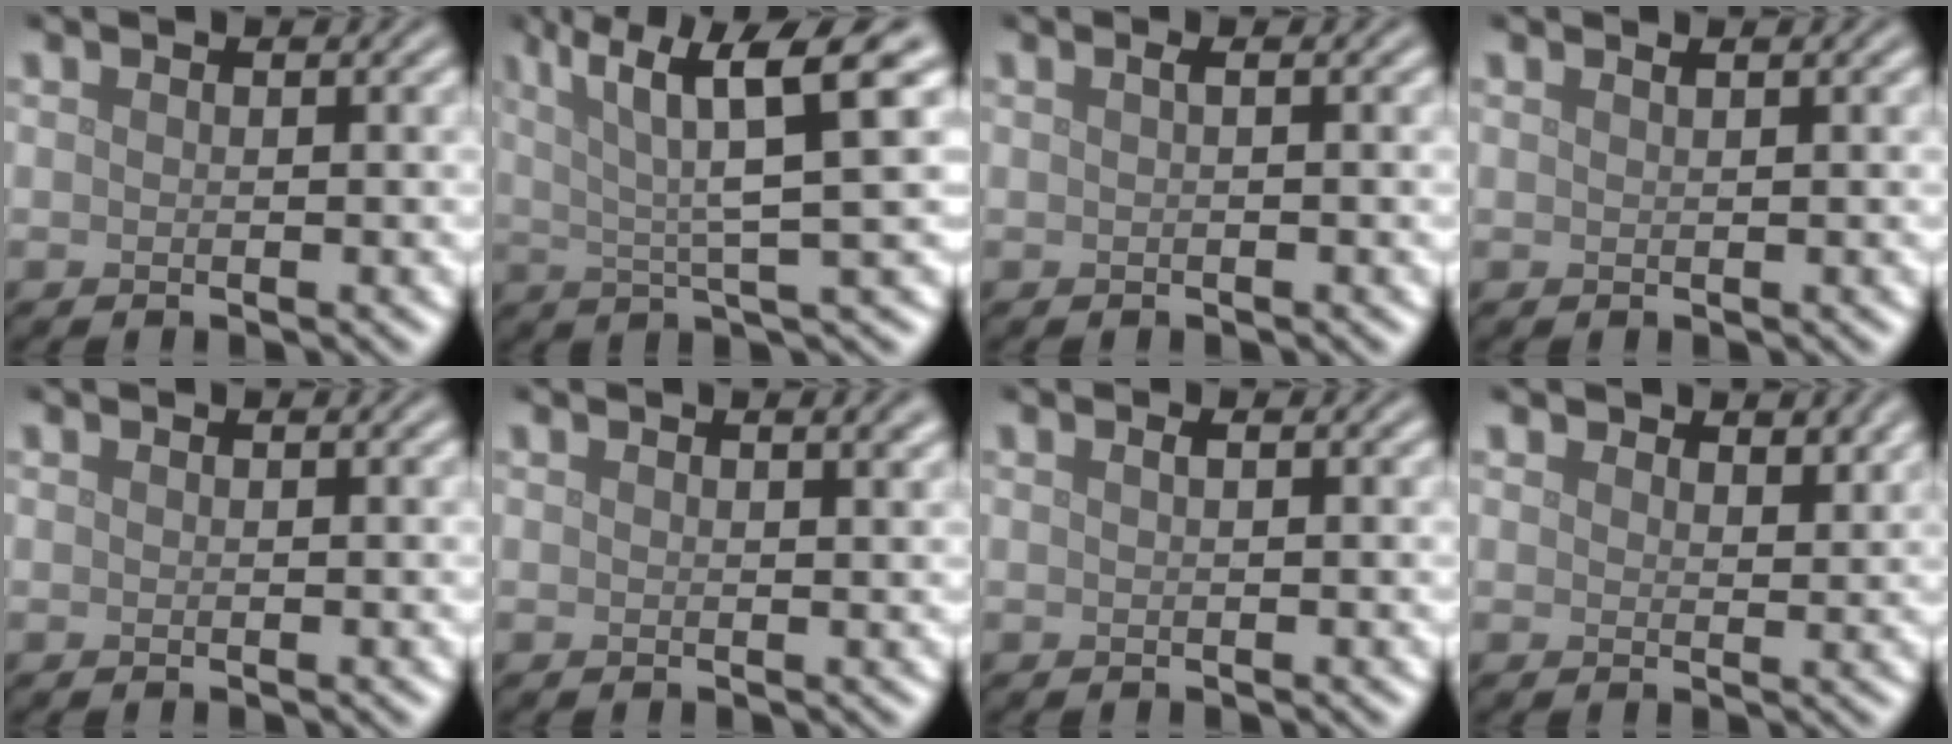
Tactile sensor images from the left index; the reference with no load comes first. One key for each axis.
{"total": 8.3, "fx": 3.3, "fy": 1.4, "fz": 7.5, "tx": -0.118, "ty": 0.019, "tz": 0.055}
{"total": 0.9, "fx": 0.1, "fy": 0.3, "fz": 0.8, "tx": -0.013, "ty": 0.005, "tz": -0.001}
{"total": 0.7, "fx": 0.5, "fy": 0.3, "fz": 0.4, "tx": -0.003, "ty": 0.000, "tz": 0.005}
{"total": 0.0}
{"total": 1.7, "fx": 1.0, "fy": 0.6, "fz": 1.3, "tx": -0.007, "ty": 0.004, "tz": 0.009}
{"total": 0.7, "fx": 0.2, "fy": 0.2, "fz": 0.6, "tx": -0.009, "ty": 0.006, "tz": 0.002}
{"total": 2.0, "fx": 1.7, "fy": 0.9, "fz": 0.8, "tx": -0.012, "ty": -0.004, "tz": 0.026}